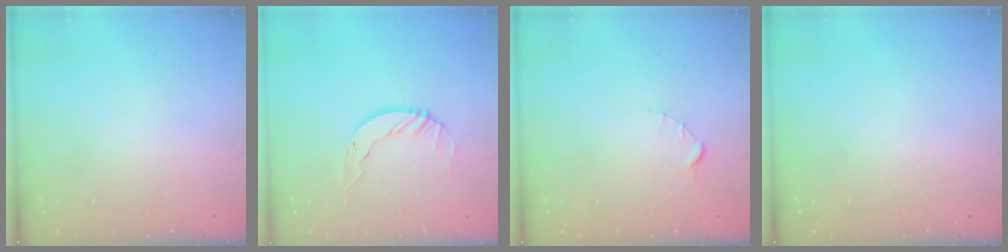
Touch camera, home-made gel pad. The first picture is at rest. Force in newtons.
{"total": 5.9, "press": 5.9, "slide": 0.4}
{"total": 1.5, "press": 1.5, "slide": 0.2}
{"total": 0.0}